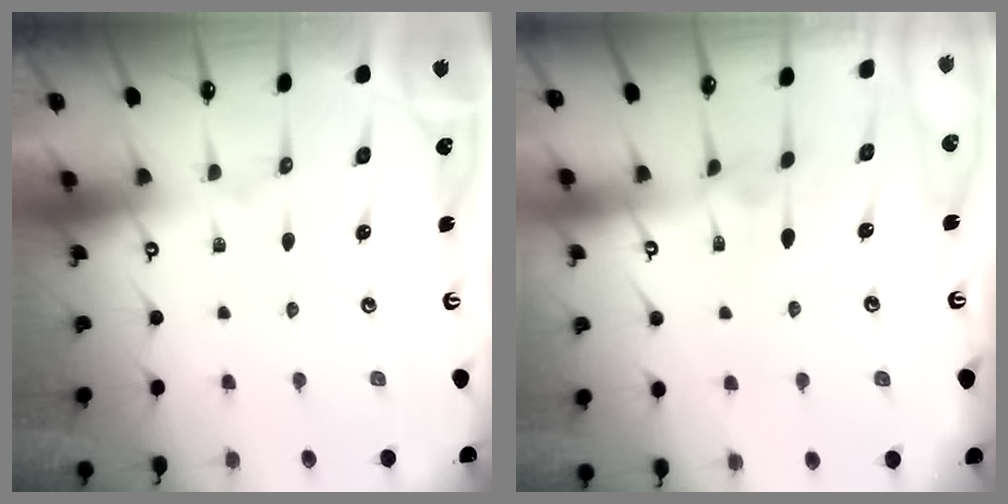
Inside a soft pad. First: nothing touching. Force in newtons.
{"total": 2.9, "press": 2.9, "slide": 0.3}